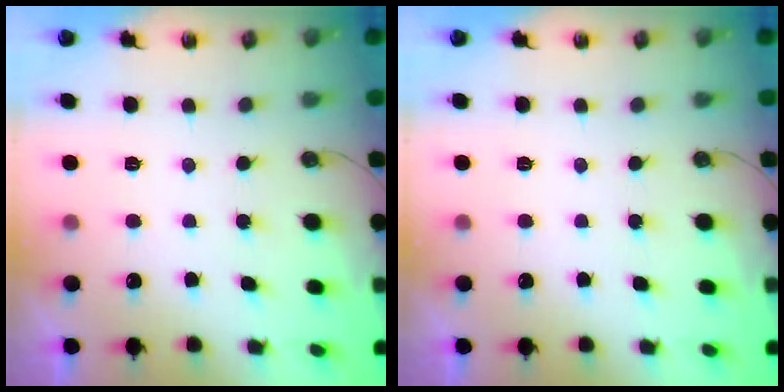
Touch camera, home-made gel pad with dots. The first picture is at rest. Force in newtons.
{"total": 0.0}